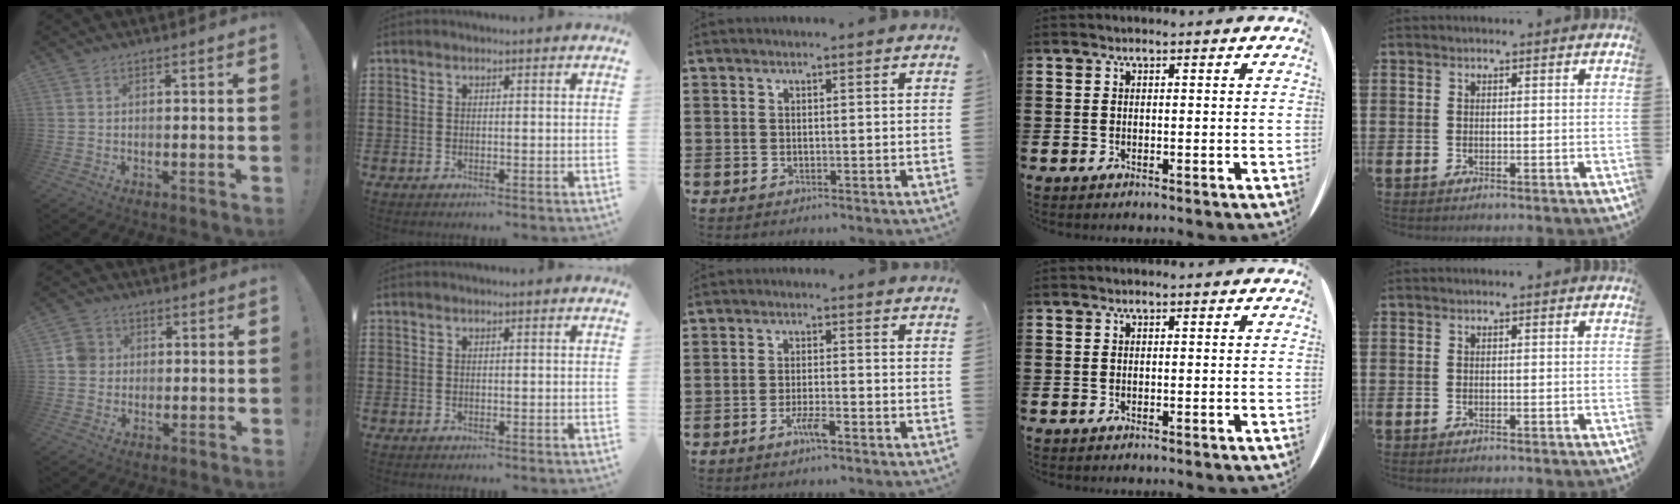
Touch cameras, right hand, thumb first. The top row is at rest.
{"thumb": {"total": 2.9, "force": [0.3, 2.7, 1.0], "torque": [-0.004, 0.003, 0.004]}, "middle": {"total": 2.4, "force": [-1.4, 0.3, 1.8], "torque": [-0.039, -0.003, -0.028]}}